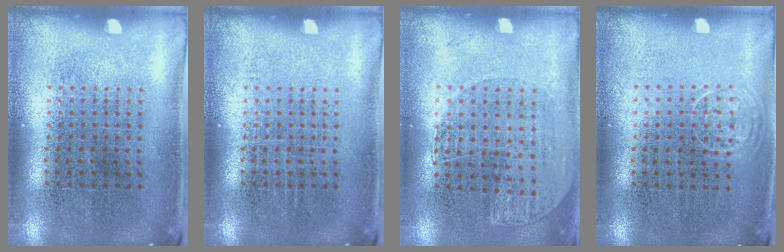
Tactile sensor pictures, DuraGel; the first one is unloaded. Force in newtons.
{"total": 0.0}
{"total": 1.1, "press": 1.1, "slide": 0.4}
{"total": 0.8, "press": 0.6, "slide": 0.5}